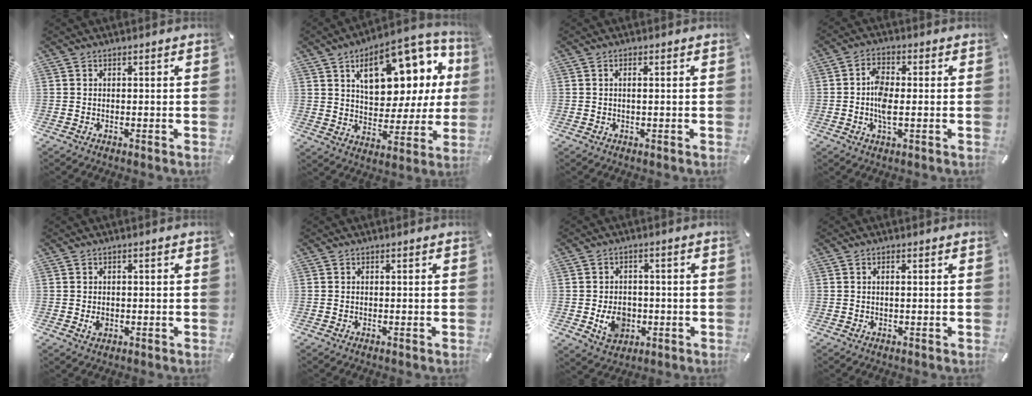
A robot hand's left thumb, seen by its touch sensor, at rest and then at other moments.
{"total": 18.8, "force": [8.7, 10.7, 12.7], "torque": [-0.170, -0.044, 0.147]}
{"total": 1.2, "force": [0.1, 0.0, 1.1], "torque": [-0.022, -0.002, 0.002]}
{"total": 6.0, "force": [-0.5, 2.7, 5.3], "torque": [-0.115, -0.001, -0.014]}
{"total": 2.0, "force": [-0.3, 1.5, 1.2], "torque": [-0.022, 0.004, -0.005]}
{"total": 0.0}
{"total": 7.5, "force": [-1.6, 6.1, 4.1], "torque": [-0.074, 0.005, -0.027]}
{"total": 0.8, "force": [0.1, 0.0, 0.8], "torque": [-0.015, -0.001, 0.001]}